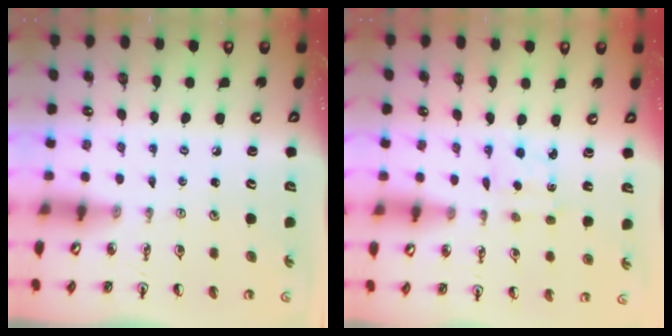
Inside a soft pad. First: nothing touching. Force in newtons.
{"total": 1.8, "press": 1.7, "slide": 0.7}